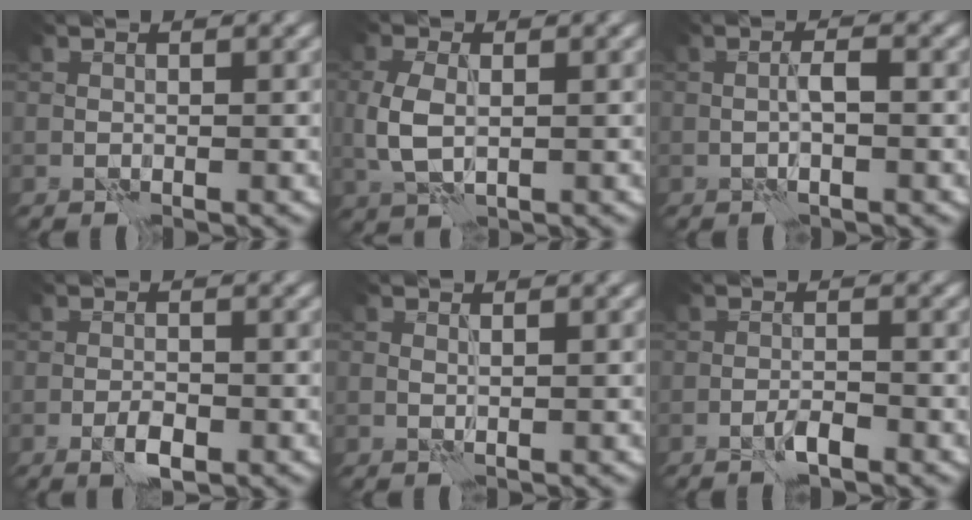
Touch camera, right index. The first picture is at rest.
{"total": 3.4, "force": [0.3, 2.1, 2.7], "torque": [-0.070, -0.003, 0.007]}
{"total": 1.2, "force": [-0.1, -0.1, 1.2], "torque": [-0.024, 0.006, -0.003]}
{"total": 2.0, "force": [-0.9, 0.6, 1.7], "torque": [-0.030, 0.001, -0.018]}
{"total": 0.6, "force": [0.4, 0.1, 0.3], "torque": [-0.007, -0.002, 0.009]}
{"total": 1.2, "force": [-0.9, 0.0, 0.9], "torque": [-0.016, 0.004, -0.018]}